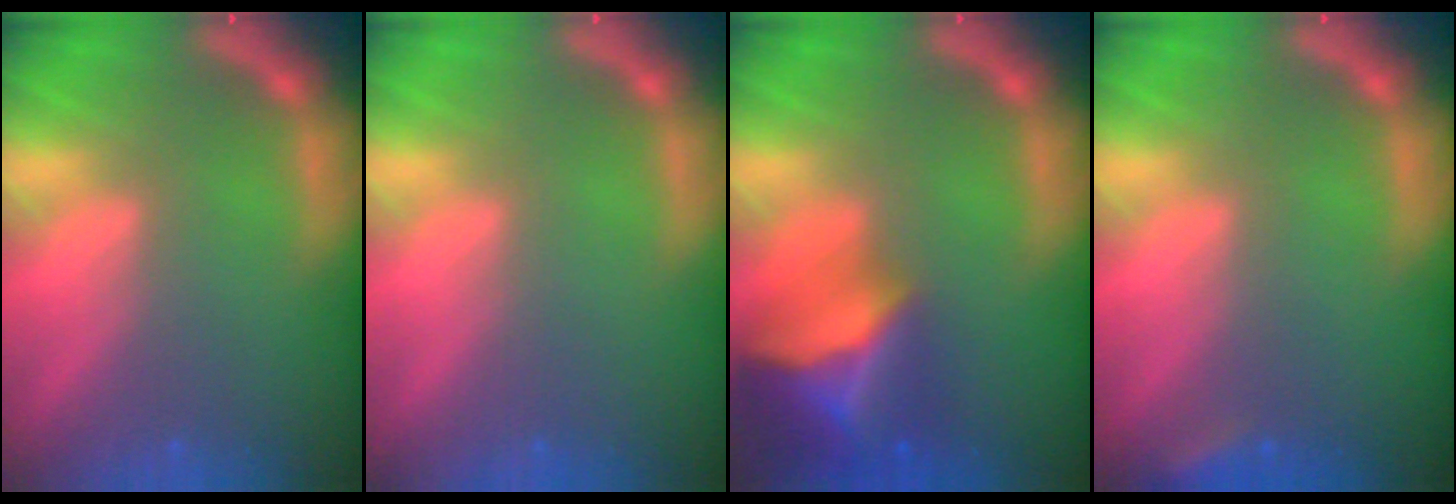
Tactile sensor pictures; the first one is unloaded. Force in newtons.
{"total": 0.0}
{"total": 10.0}
{"total": 1.9}